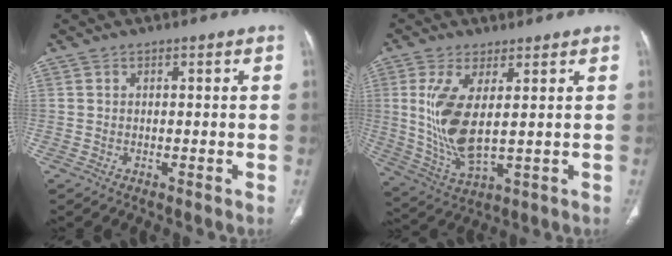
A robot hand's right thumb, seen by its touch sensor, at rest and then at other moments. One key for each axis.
{"total": 11.7, "fx": 1.9, "fy": 4.3, "fz": 10.7, "tx": -0.233, "ty": -0.021, "tz": 0.052}